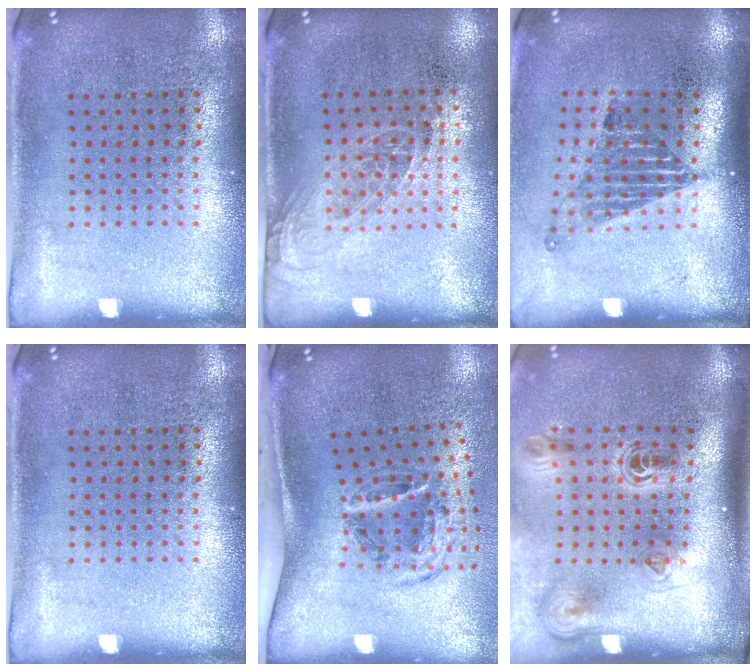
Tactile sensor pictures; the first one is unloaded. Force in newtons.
{"total": 1.2, "press": 0.9, "slide": 0.7}
{"total": 1.6, "press": 1.1, "slide": 1.2}
{"total": 0.0}
{"total": 2.0, "press": 1.3, "slide": 1.5}
{"total": 2.3, "press": 1.5, "slide": 1.7}